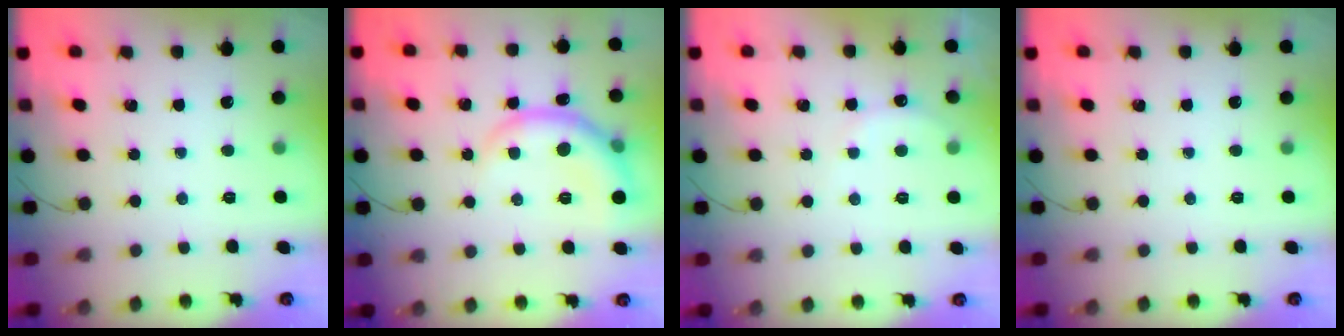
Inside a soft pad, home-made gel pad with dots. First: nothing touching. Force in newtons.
{"total": 8.8, "press": 8.8, "slide": 0.2}
{"total": 5.4, "press": 5.4, "slide": 0.9}
{"total": 0.0}